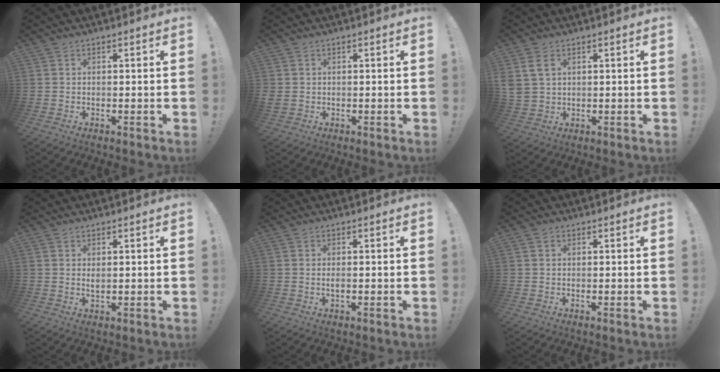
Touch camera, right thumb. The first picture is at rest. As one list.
[{"total": 1.7, "force": [0.4, 1.5, 0.6], "torque": [-0.003, -0.002, 0.007]}, {"total": 6.1, "force": [2.6, 4.1, 3.7], "torque": [-0.065, -0.005, 0.053]}, {"total": 1.5, "force": [0.9, 0.7, 1.1], "torque": [-0.007, -0.006, 0.012]}, {"total": 1.1, "force": [-0.3, 0.4, 1.0], "torque": [-0.012, -0.002, -0.007]}, {"total": 0.7, "force": [0.4, 0.6, 0.0], "torque": [0.006, 0.000, 0.006]}]